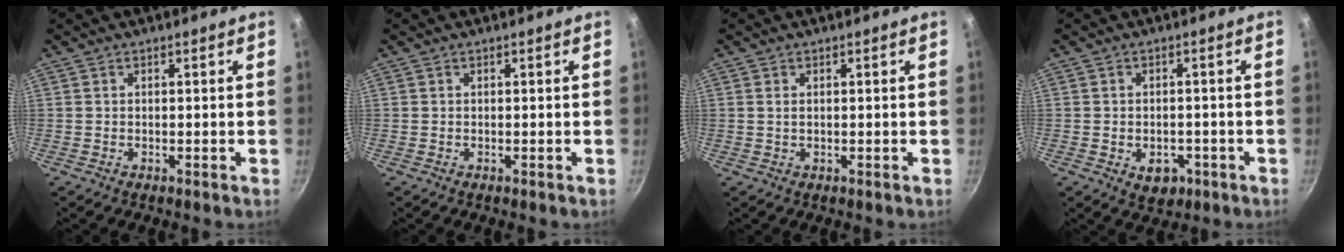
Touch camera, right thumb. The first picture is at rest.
{"total": 0.0}
{"total": 0.9, "force": [0.2, 0.5, 0.7], "torque": [-0.012, 0.001, 0.003]}
{"total": 5.4, "force": [-2.0, 3.9, 3.1], "torque": [-0.027, 0.011, -0.015]}